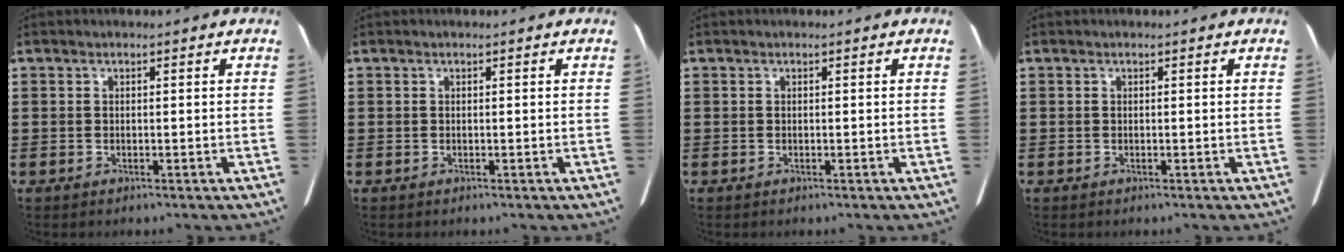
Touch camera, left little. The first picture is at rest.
{"total": 0.0}
{"total": 0.0}
{"total": 0.0}